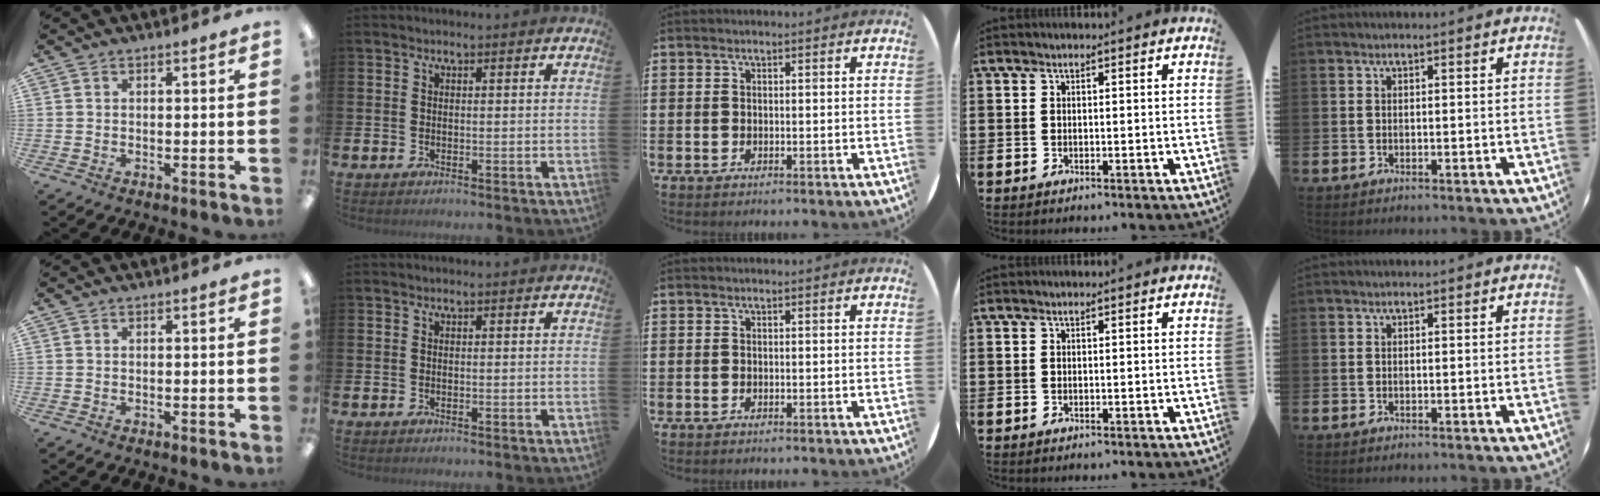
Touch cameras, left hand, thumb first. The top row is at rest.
{}